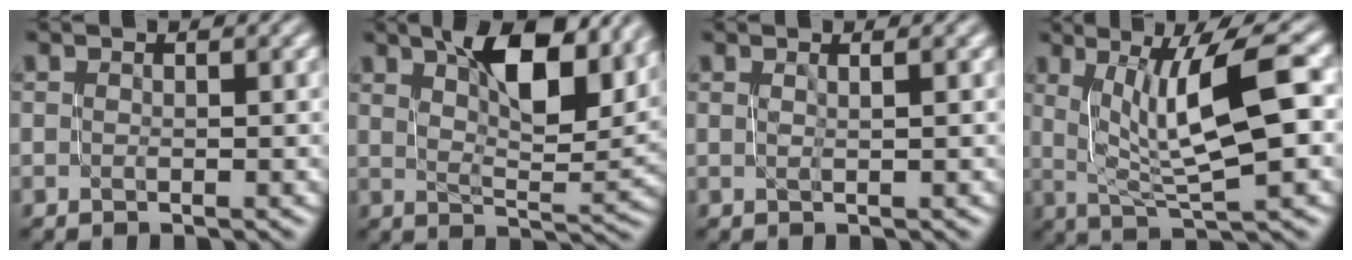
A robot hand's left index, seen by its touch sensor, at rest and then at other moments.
{"total": 9.9, "force": [5.3, 3.4, 7.7], "torque": [-0.113, 0.005, 0.089]}
{"total": 0.8, "force": [0.3, 0.3, 0.7], "torque": [-0.004, 0.003, 0.000]}
{"total": 8.1, "force": [1.7, 2.0, 7.6], "torque": [-0.119, 0.002, 0.035]}